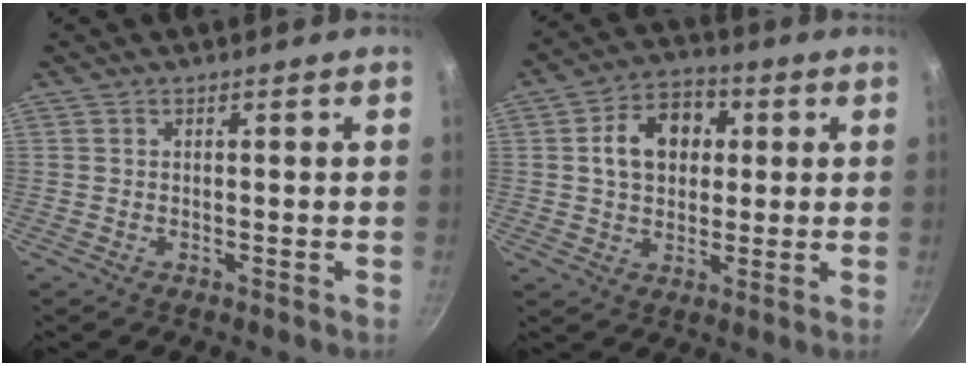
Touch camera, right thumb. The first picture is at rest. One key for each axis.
{"total": 11.0, "fx": 2.1, "fy": 8.2, "fz": 7.0, "tx": -0.082, "ty": 0.017, "tz": 0.025}